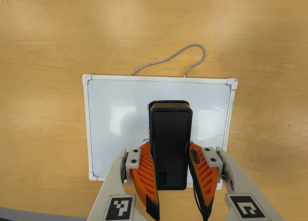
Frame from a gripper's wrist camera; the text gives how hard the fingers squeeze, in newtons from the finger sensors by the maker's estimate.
{"total": 9.4, "left": 7.8, "right": 11.0}